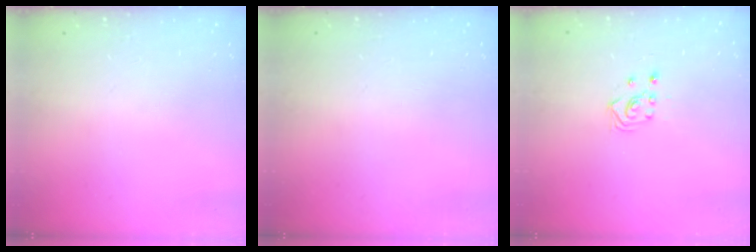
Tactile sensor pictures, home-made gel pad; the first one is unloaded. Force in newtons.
{"total": 0.0}
{"total": 2.9, "press": 2.7, "slide": 1.0}